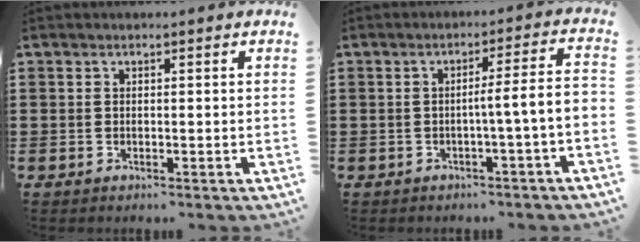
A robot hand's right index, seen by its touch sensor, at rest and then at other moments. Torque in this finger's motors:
{"motor_torque": [1.14, -0.68, 0.31, 0.14]}